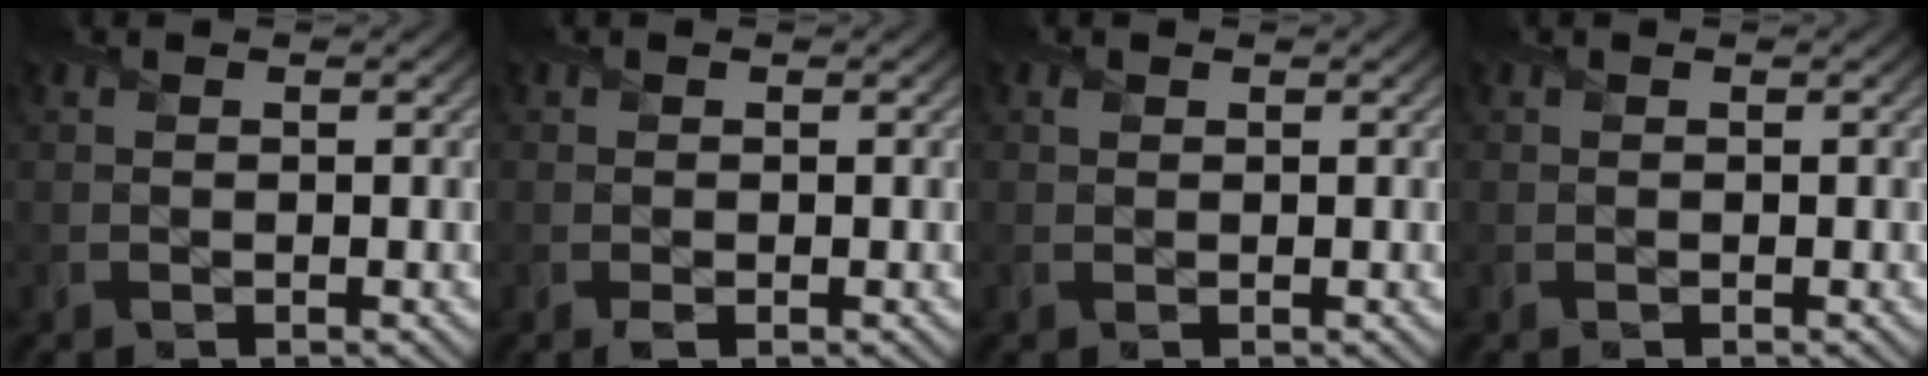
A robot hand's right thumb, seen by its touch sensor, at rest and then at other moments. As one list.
[{"total": 0.9, "force": [-0.3, 0.6, 0.6], "torque": [-0.015, -0.005, -0.007]}, {"total": 0.6, "force": [0.3, 0.5, 0.1], "torque": [-0.001, -0.002, 0.005]}, {"total": 0.0}]